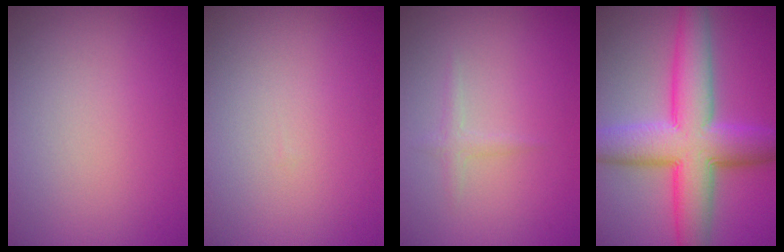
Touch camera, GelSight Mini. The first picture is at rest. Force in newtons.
{"total": 0.0}
{"total": 0.9, "press": 0.9, "slide": 0.0}
{"total": 10.1, "press": 10.1, "slide": 0.3}